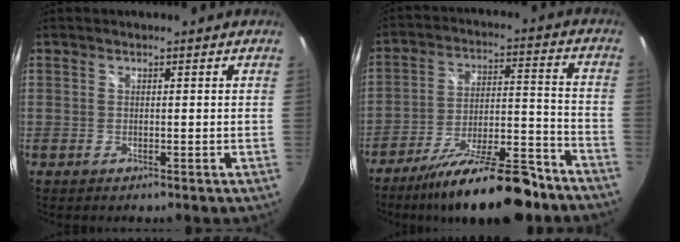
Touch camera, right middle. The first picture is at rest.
{"total": 19.3, "force": [-15.6, 4.3, 10.6], "torque": [-0.182, -0.012, -0.234]}